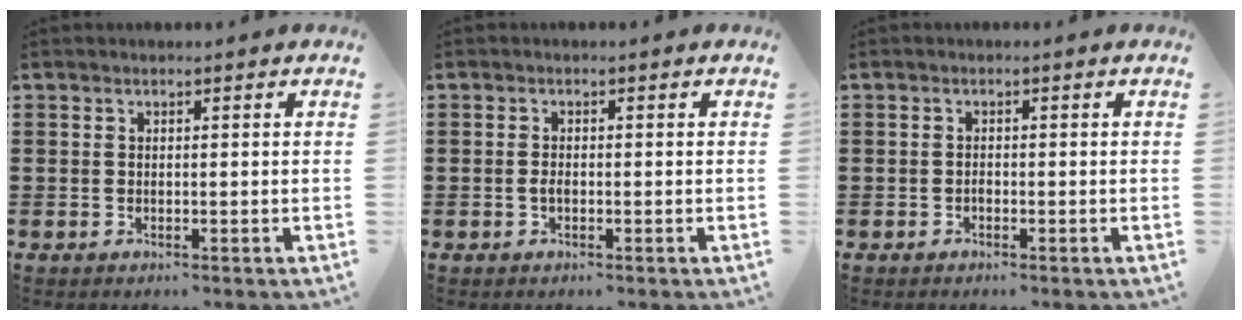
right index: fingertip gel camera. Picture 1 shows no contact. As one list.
[{"total": 1.3, "force": [-0.4, 0.3, 1.2], "torque": [-0.024, -0.005, -0.005]}, {"total": 0.7, "force": [-0.4, 0.5, 0.4], "torque": [-0.008, -0.001, -0.008]}]